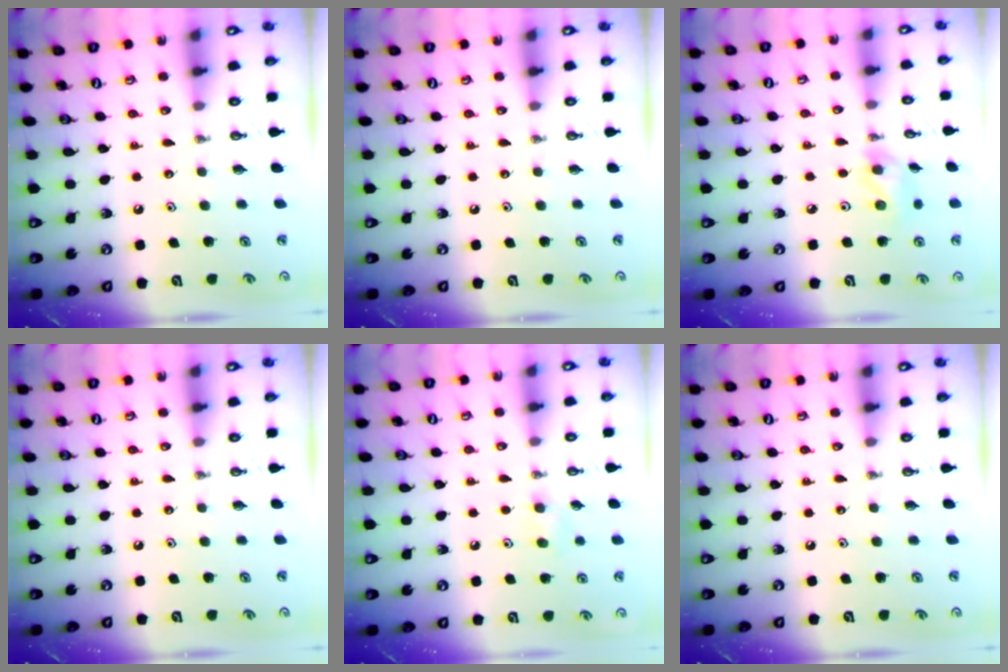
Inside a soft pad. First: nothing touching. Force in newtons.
{"total": 0.0}
{"total": 6.9, "press": 6.8, "slide": 0.9}
{"total": 0.0}
{"total": 5.8, "press": 5.3, "slide": 2.4}
{"total": 0.0}